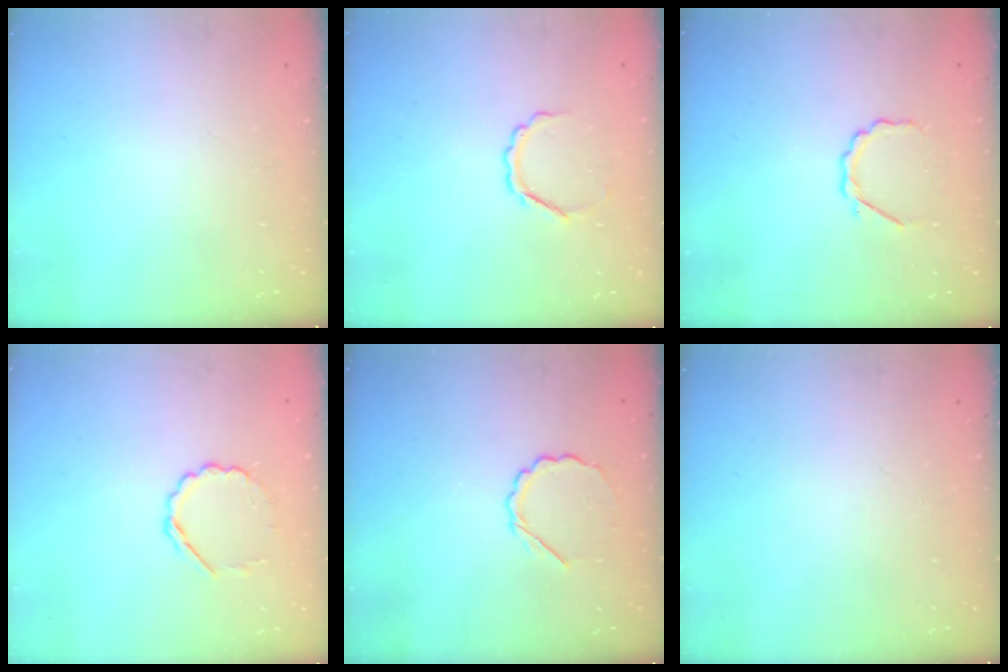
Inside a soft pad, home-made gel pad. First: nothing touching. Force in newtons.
{"total": 3.3, "press": 3.3, "slide": 0.6}
{"total": 3.6, "press": 3.4, "slide": 1.2}
{"total": 4.4, "press": 4.2, "slide": 1.5}
{"total": 4.9, "press": 4.7, "slide": 1.3}
{"total": 0.0}